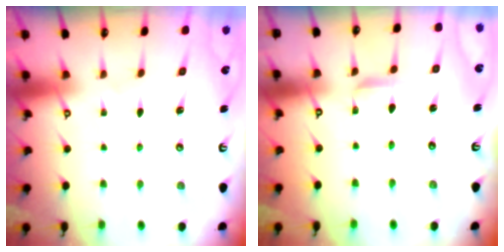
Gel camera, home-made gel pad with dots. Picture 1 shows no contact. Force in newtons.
{"total": 2.9, "press": 2.8, "slide": 0.3}